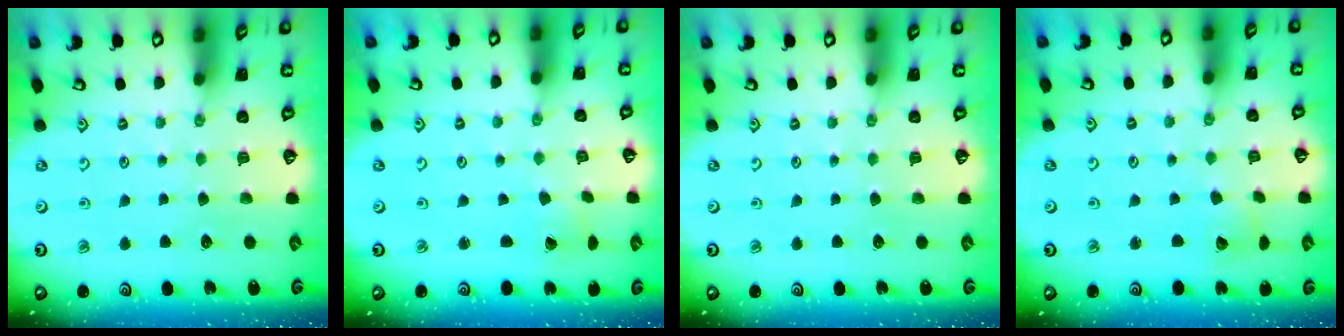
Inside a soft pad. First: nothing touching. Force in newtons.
{"total": 2.0, "press": 2.0, "slide": 0.2}
{"total": 0.0}
{"total": 3.4, "press": 3.3, "slide": 0.5}